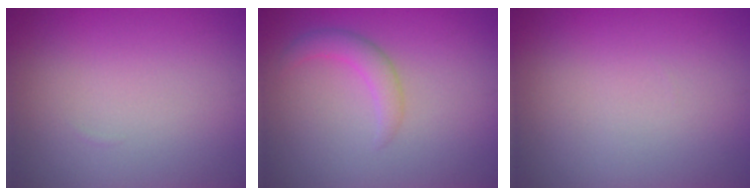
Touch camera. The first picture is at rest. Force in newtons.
{"total": 2.0, "press": 2.0, "slide": 0.1}
{"total": 0.0}